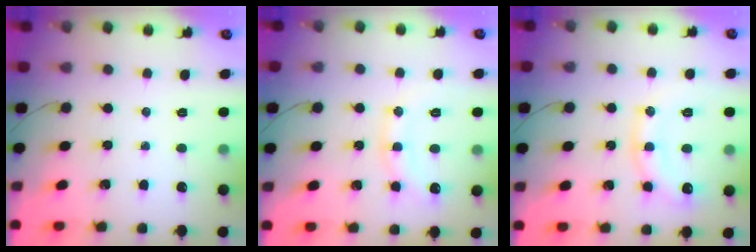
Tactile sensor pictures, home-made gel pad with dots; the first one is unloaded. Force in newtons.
{"total": 10.6, "press": 10.6, "slide": 0.7}
{"total": 11.5, "press": 11.5, "slide": 0.6}